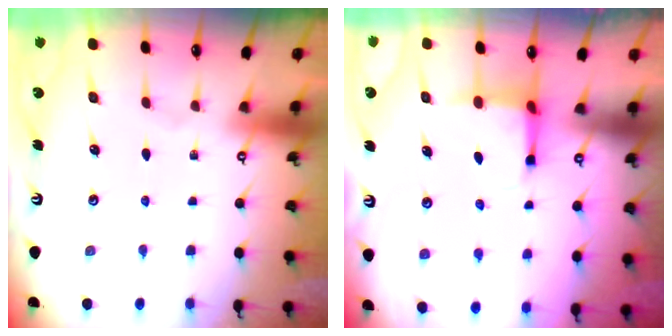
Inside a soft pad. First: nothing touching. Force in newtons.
{"total": 3.8, "press": 3.6, "slide": 1.2}